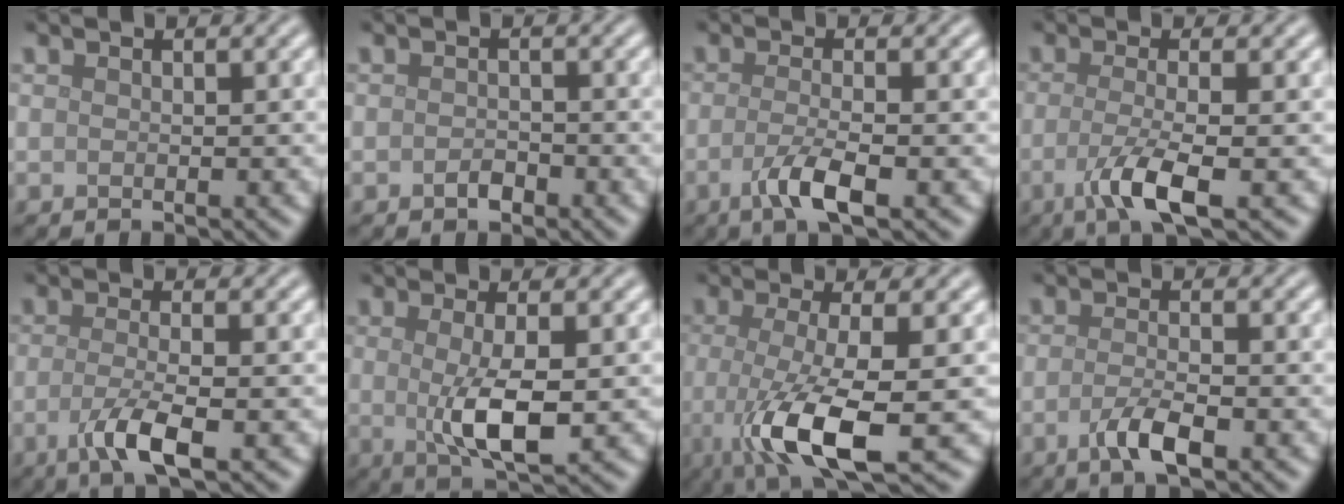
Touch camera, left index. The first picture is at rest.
{"total": 1.2, "force": [-0.6, 0.7, 0.7], "torque": [-0.012, 0.000, -0.012]}
{"total": 3.5, "force": [-1.3, 0.8, 3.1], "torque": [-0.061, 0.000, -0.032]}
{"total": 4.4, "force": [-1.4, 1.0, 4.1], "torque": [-0.076, -0.006, -0.035]}
{"total": 3.9, "force": [-1.3, 0.9, 3.5], "torque": [-0.069, -0.004, -0.032]}
{"total": 4.6, "force": [0.0, 1.1, 4.5], "torque": [-0.087, -0.006, 0.001]}
{"total": 7.8, "force": [-2.1, 1.9, 7.2], "torque": [-0.131, -0.013, -0.047]}
{"total": 3.0, "force": [-1.4, 0.8, 2.5], "torque": [-0.051, 0.001, -0.030]}